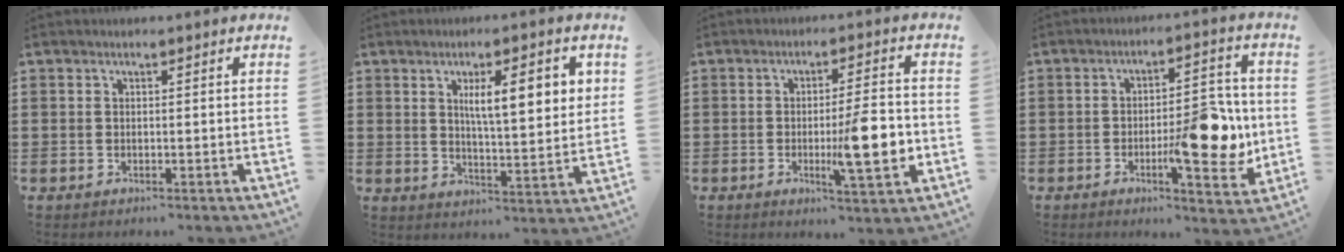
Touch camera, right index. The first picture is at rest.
{"total": 8.7, "force": [3.0, 2.3, 7.8], "torque": [-0.130, -0.001, 0.043]}
{"total": 10.4, "force": [-1.9, 2.0, 10.0], "torque": [-0.137, -0.008, -0.030]}
{"total": 11.6, "force": [-1.9, 4.0, 10.7], "torque": [-0.130, -0.005, -0.030]}